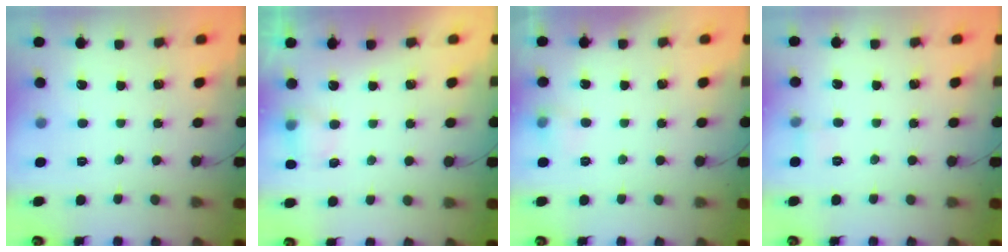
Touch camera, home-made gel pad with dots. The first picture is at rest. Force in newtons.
{"total": 5.3, "press": 5.0, "slide": 1.7}
{"total": 5.4, "press": 5.4, "slide": 1.0}
{"total": 5.0, "press": 4.8, "slide": 1.5}